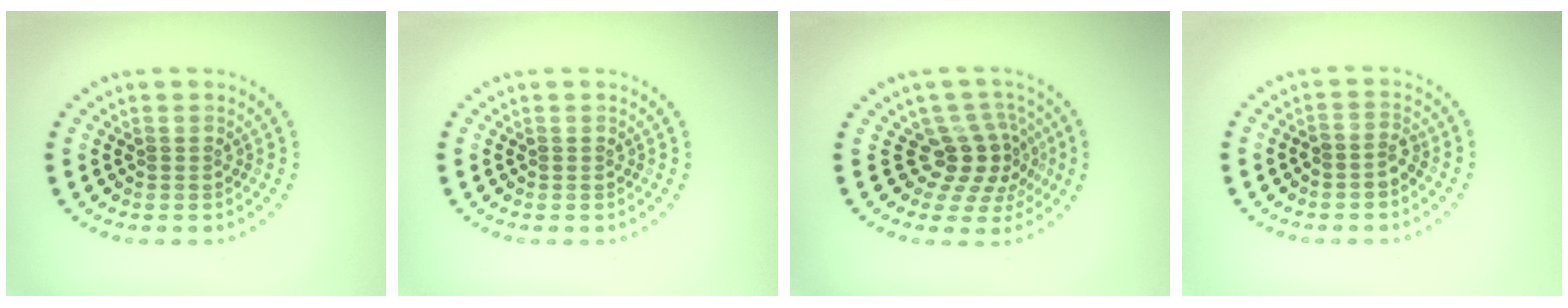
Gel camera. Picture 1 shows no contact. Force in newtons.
{"total": 0.0}
{"total": 3.9, "press": 2.7, "slide": 2.8}
{"total": 1.4, "press": 1.1, "slide": 0.9}